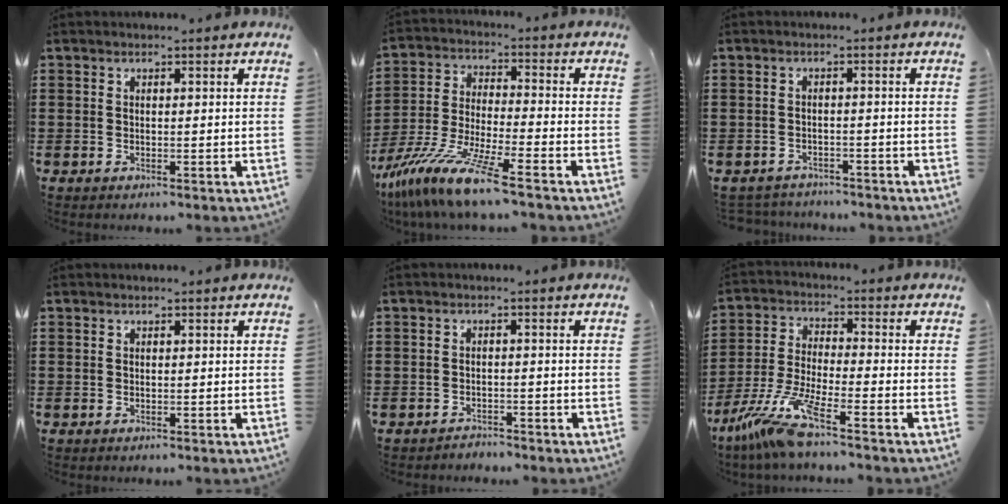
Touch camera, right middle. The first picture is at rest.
{"total": 11.4, "force": [-9.4, -0.3, 6.5], "torque": [-0.147, -0.006, -0.190]}
{"total": 2.0, "force": [-1.9, 0.4, -0.2], "torque": [-0.004, -0.003, -0.043]}
{"total": 0.0}
{"total": 1.9, "force": [-1.8, 0.3, -0.3], "torque": [-0.001, 0.001, -0.042]}
{"total": 9.1, "force": [-6.9, 0.2, 5.8], "torque": [-0.144, -0.017, -0.144]}